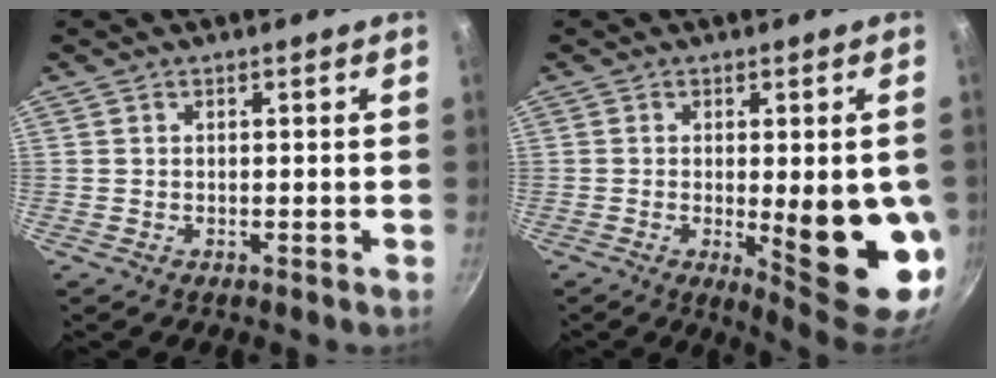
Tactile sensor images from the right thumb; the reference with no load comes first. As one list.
[{"total": 14.5, "force": [-1.8, 3.8, 13.9], "torque": [-0.161, -0.014, -0.011]}]